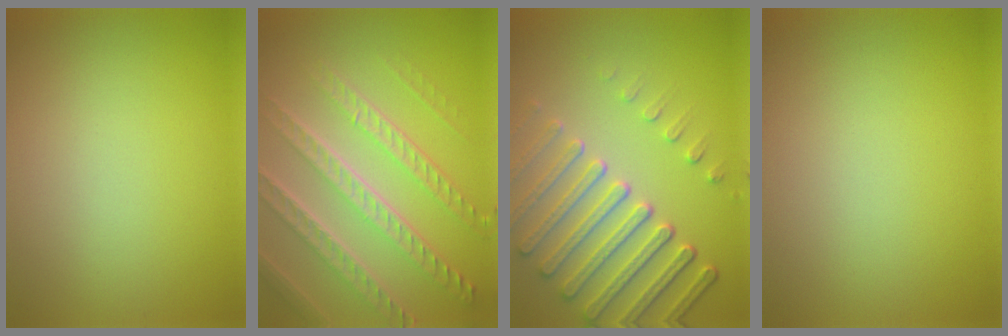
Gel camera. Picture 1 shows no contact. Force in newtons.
{"total": 7.1, "press": 5.0, "slide": 5.0}
{"total": 6.5, "press": 5.2, "slide": 3.9}
{"total": 0.0}